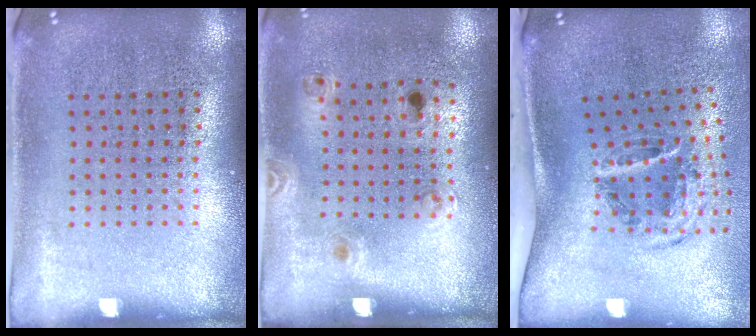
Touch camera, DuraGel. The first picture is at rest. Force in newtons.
{"total": 1.3, "press": 0.7, "slide": 1.1}
{"total": 2.1, "press": 1.2, "slide": 1.7}